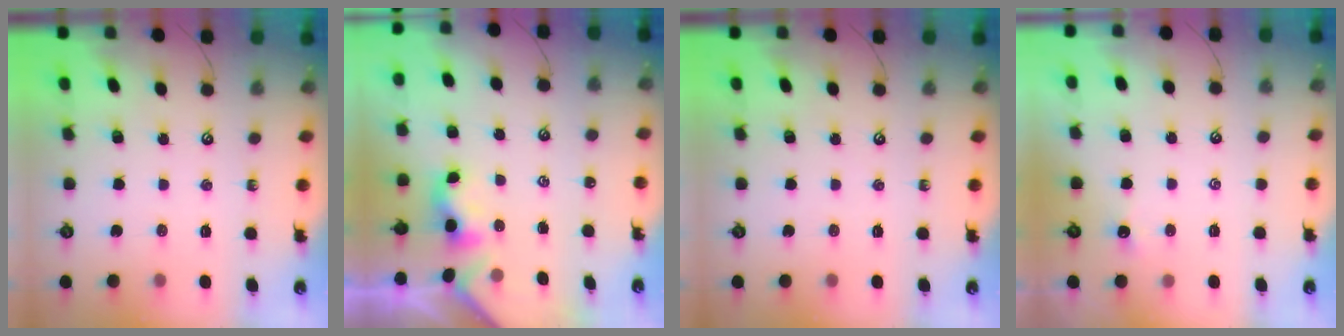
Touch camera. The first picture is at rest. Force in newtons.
{"total": 1.1, "press": 1.0, "slide": 0.3}
{"total": 0.0}
{"total": 1.0, "press": 0.9, "slide": 0.4}